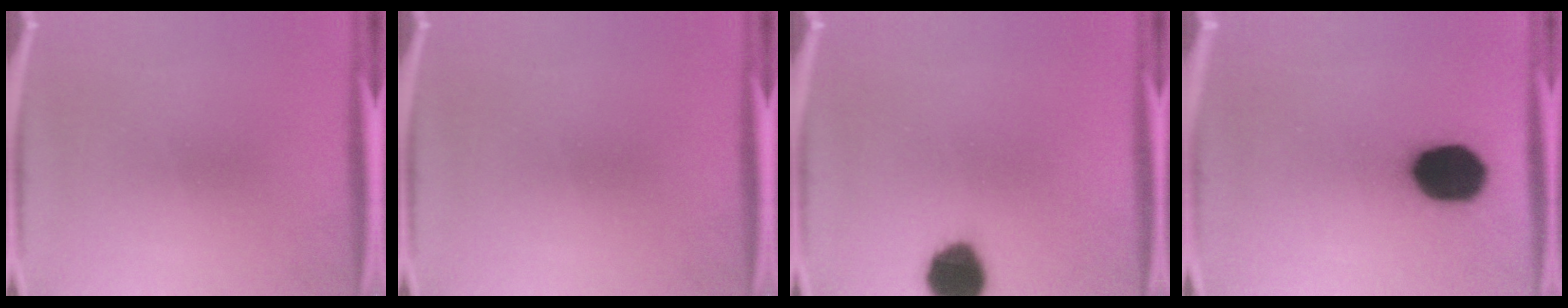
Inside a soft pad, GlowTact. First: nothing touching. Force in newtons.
{"total": 0.0}
{"total": 11.1}
{"total": 17.6}